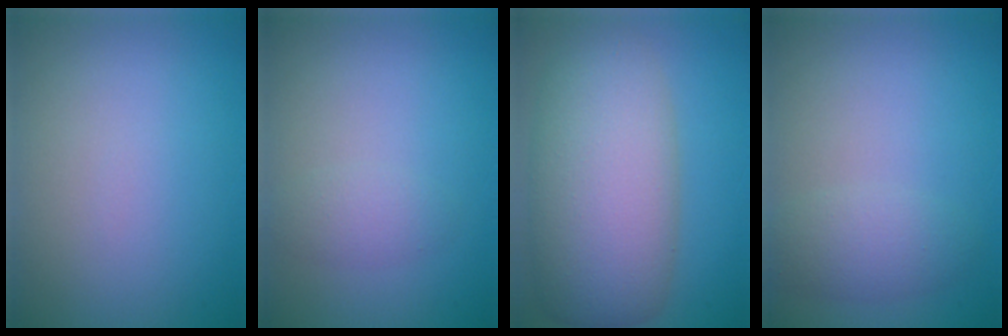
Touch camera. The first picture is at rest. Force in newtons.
{"total": 1.5, "press": 1.5, "slide": 0.0}
{"total": 10.4, "press": 10.3, "slide": 0.5}
{"total": 2.5, "press": 2.5, "slide": 0.1}